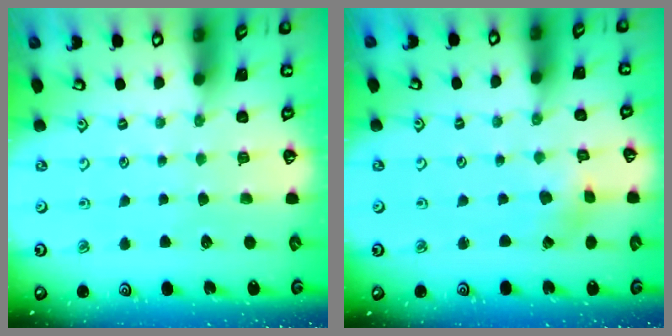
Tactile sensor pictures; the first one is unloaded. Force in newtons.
{"total": 1.1, "press": 1.0, "slide": 0.4}